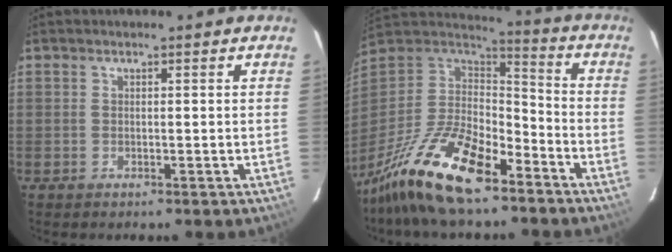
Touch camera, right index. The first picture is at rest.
{"total": 21.0, "force": [-14.2, 7.7, 13.4], "torque": [-0.275, -0.022, -0.257]}